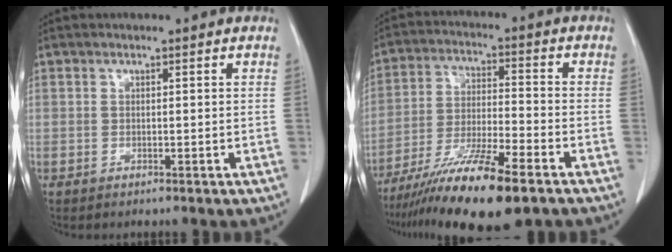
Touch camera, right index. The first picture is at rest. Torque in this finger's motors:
{"motor_torque": [0.99, -0.96, 0.93, 0.21]}